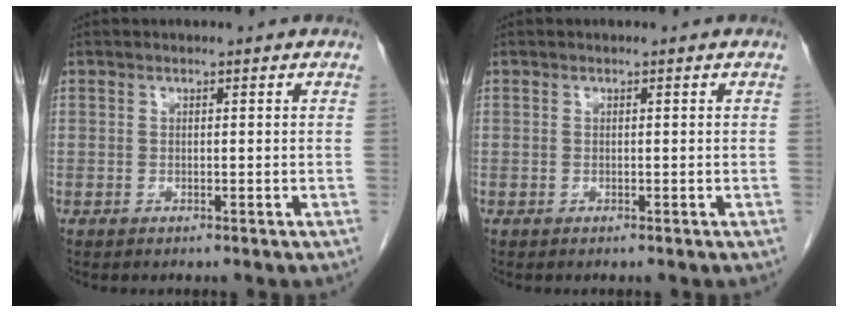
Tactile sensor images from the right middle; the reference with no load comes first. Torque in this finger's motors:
{"motor_torque": [-0.05, -0.11, 0.02, 0.01]}